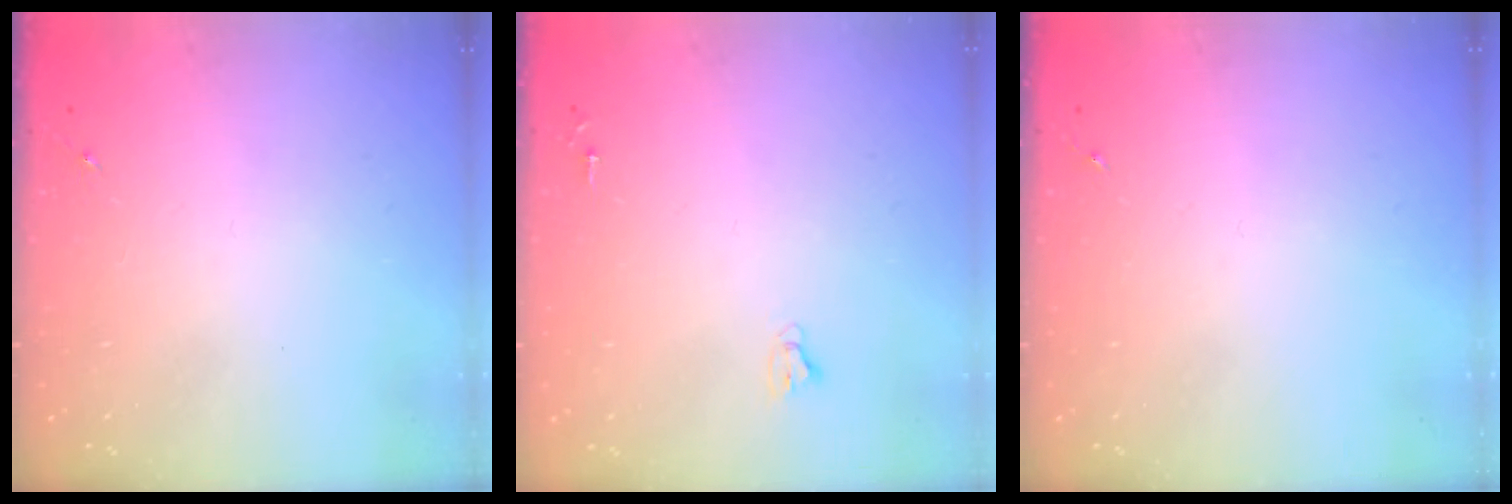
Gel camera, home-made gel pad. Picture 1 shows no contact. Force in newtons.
{"total": 2.7, "press": 2.7, "slide": 0.2}
{"total": 0.0}